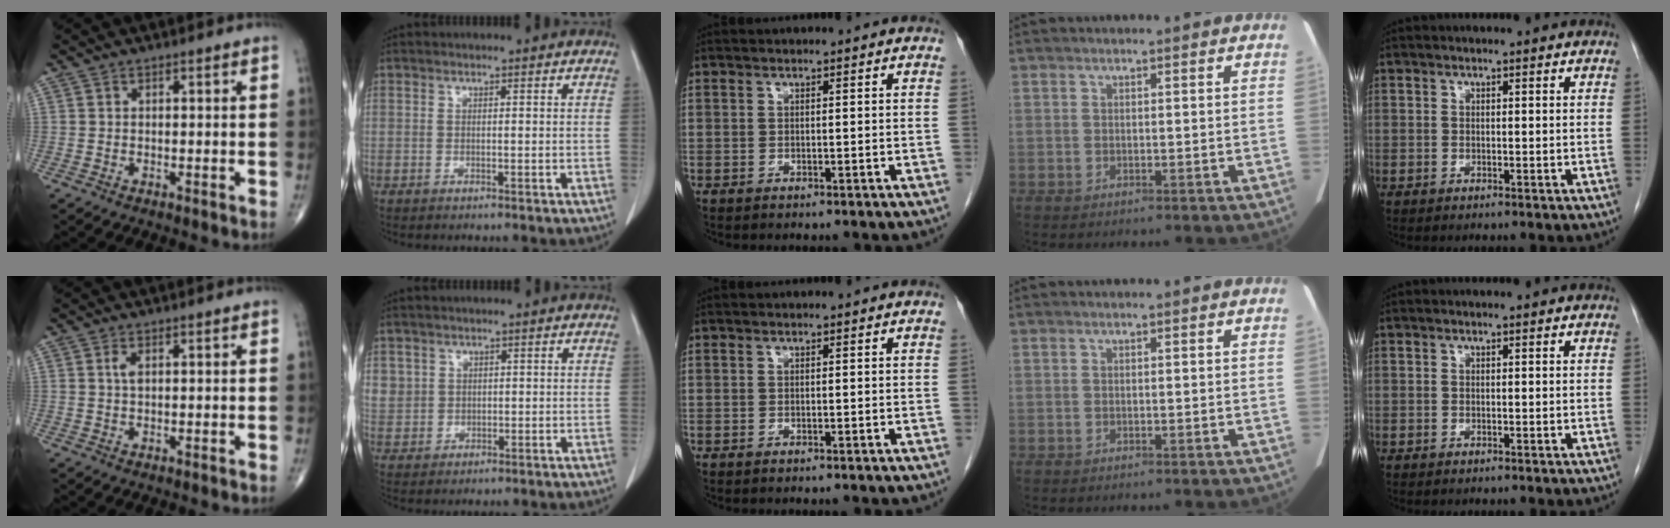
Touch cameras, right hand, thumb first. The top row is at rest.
{"thumb": {"total": 1.4, "force": [0.5, 0.6, 1.2], "torque": [-0.029, 0.002, 0.010]}, "index": {"total": 5.1, "force": [2.0, 4.6, 0.6], "torque": [-0.012, 0.008, 0.049]}}